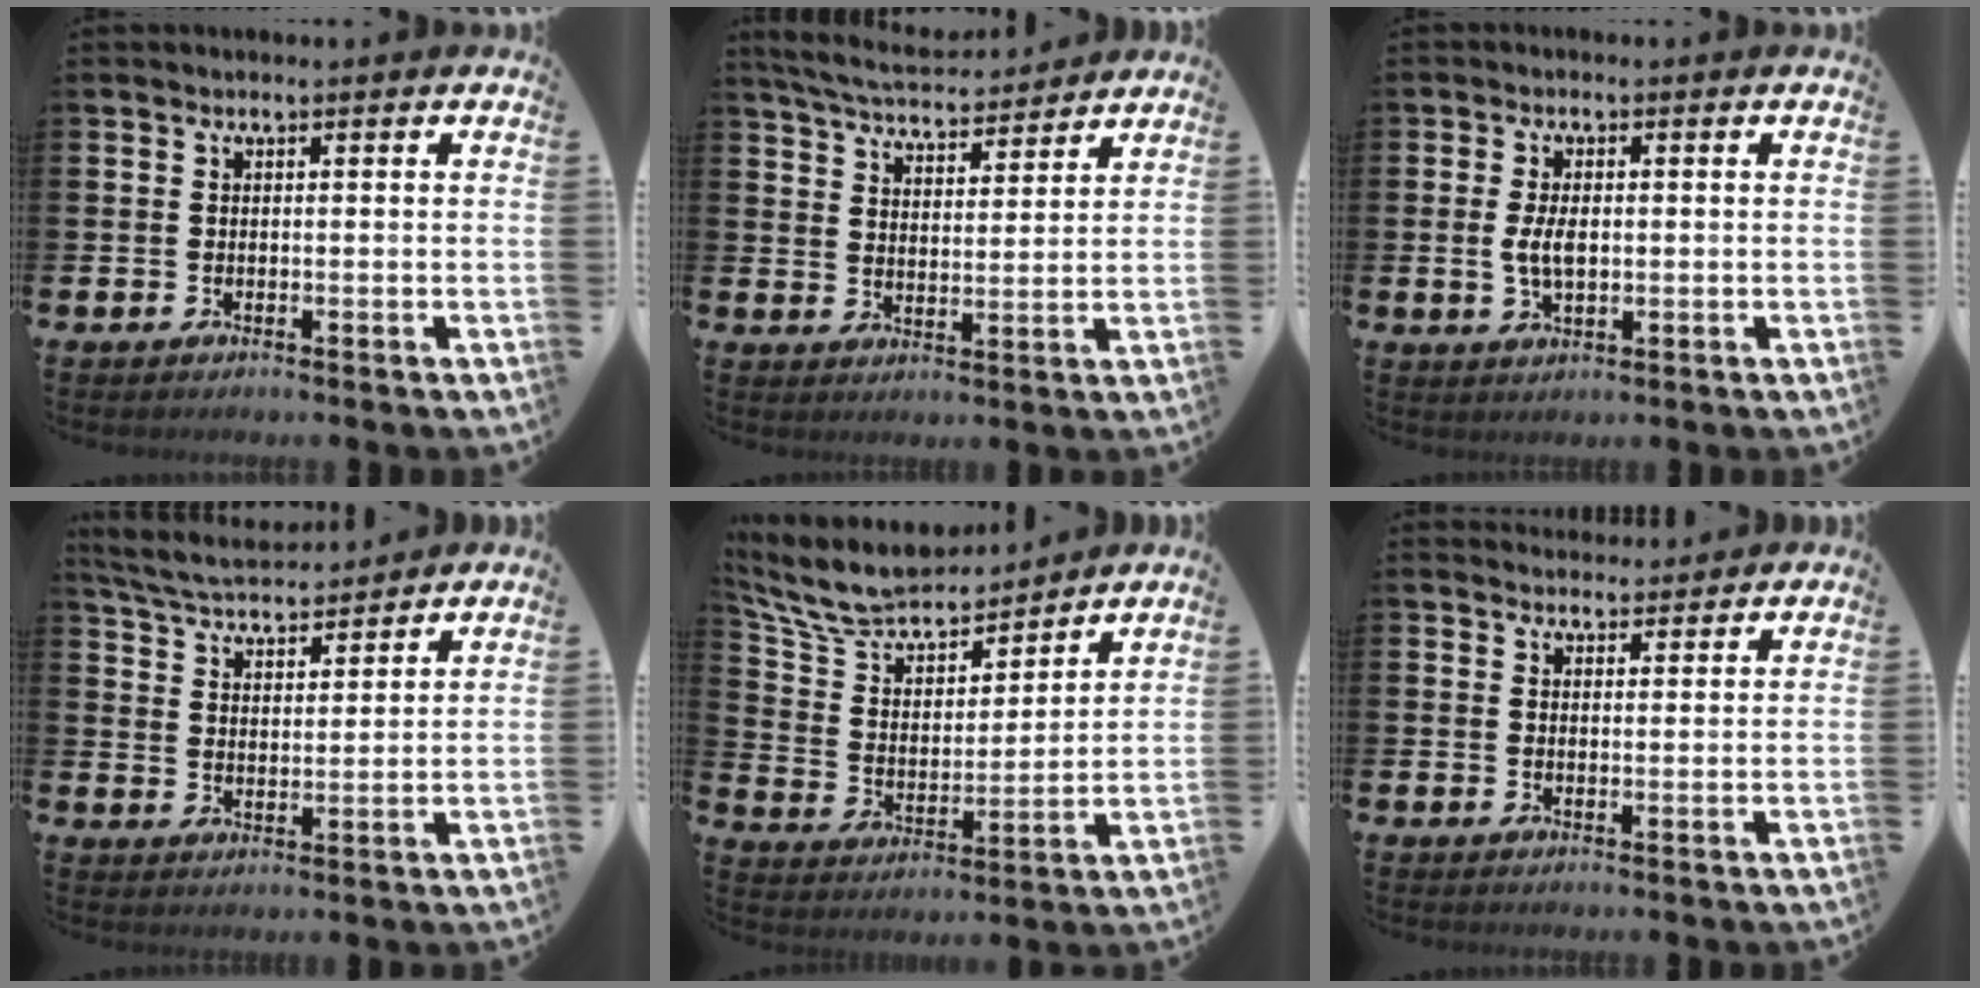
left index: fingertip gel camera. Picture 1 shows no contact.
{"total": 5.5, "force": [5.4, 0.8, 1.1], "torque": [-0.046, -0.031, 0.095]}
{"total": 3.8, "force": [0.1, 2.0, 3.3], "torque": [-0.057, -0.002, -0.006]}
{"total": 5.2, "force": [5.1, 0.7, 0.8], "torque": [-0.040, -0.031, 0.089]}
{"total": 10.0, "force": [9.2, 3.0, 2.7], "torque": [-0.106, -0.063, 0.162]}
{"total": 2.8, "force": [2.7, 0.7, -0.2], "torque": [0.007, -0.016, 0.047]}